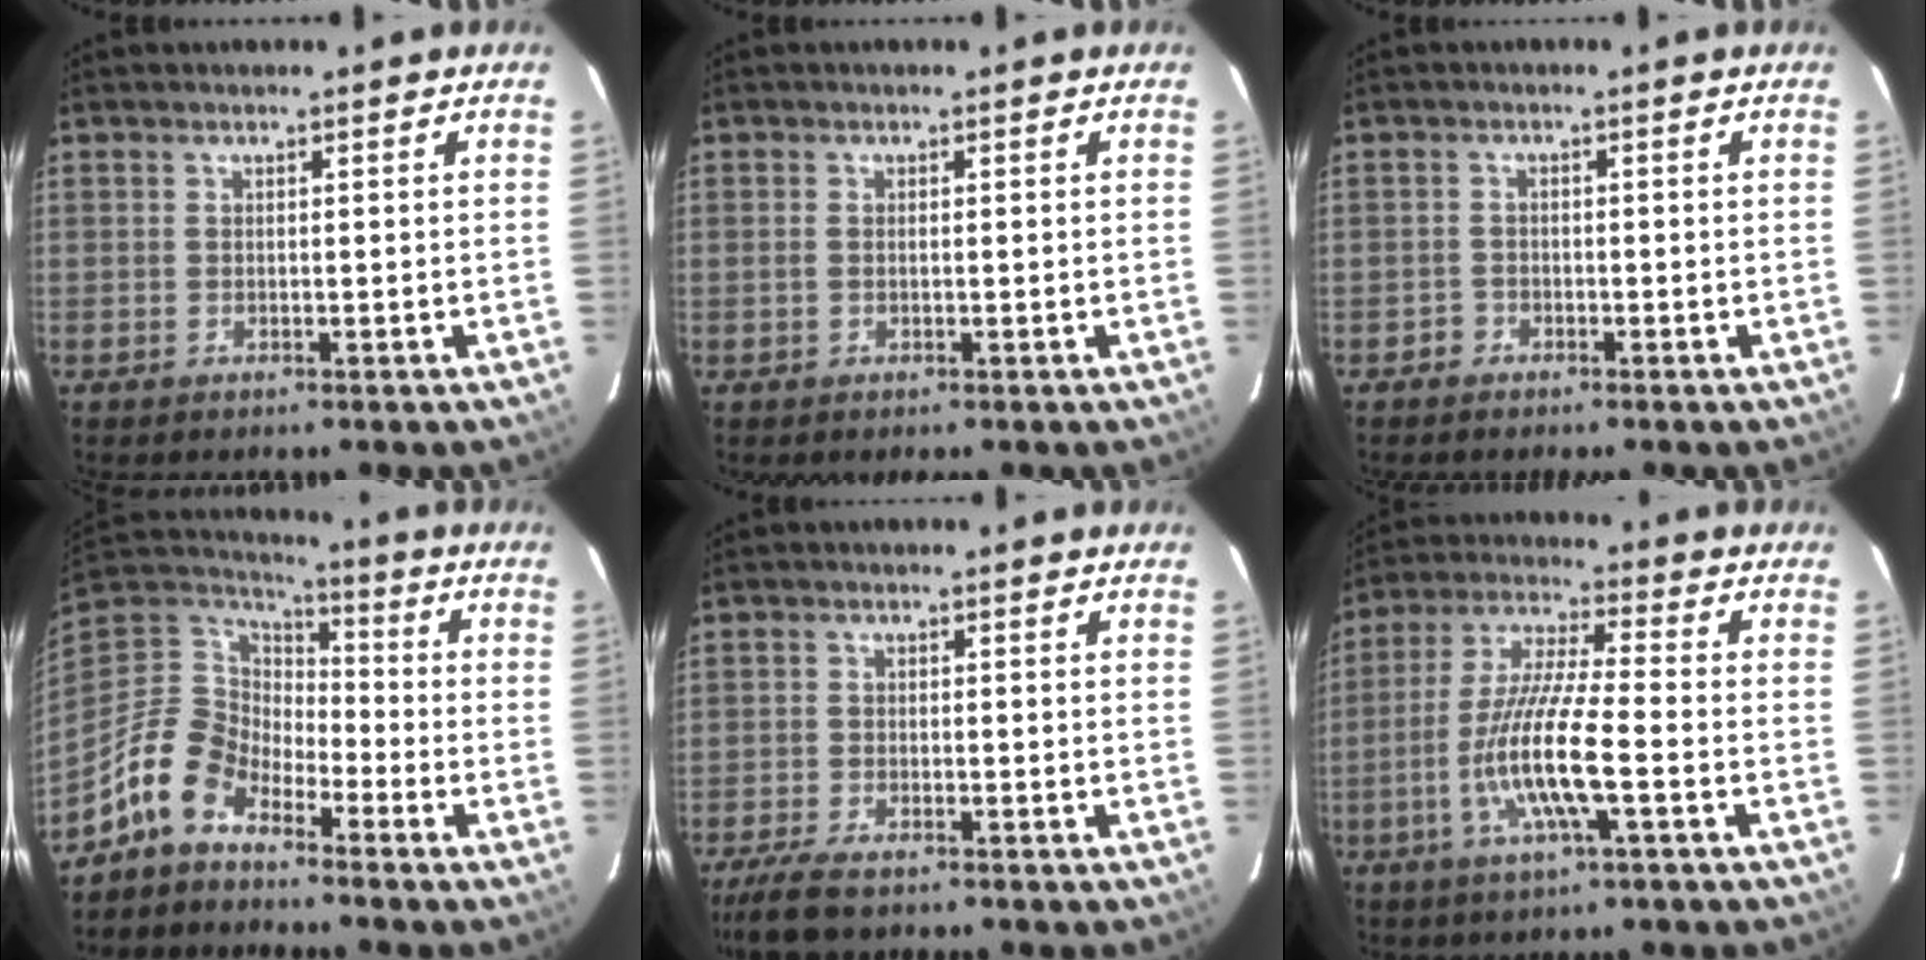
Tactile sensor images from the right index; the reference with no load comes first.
{"total": 0.8, "force": [-0.1, 0.5, 0.6], "torque": [-0.014, 0.001, -0.004]}
{"total": 1.5, "force": [-1.1, 1.0, -0.1], "torque": [0.002, 0.006, -0.020]}
{"total": 11.3, "force": [-7.6, 6.7, 5.1], "torque": [-0.112, 0.024, -0.154]}
{"total": 6.2, "force": [-5.0, 1.5, 3.2], "torque": [-0.090, -0.018, -0.095]}
{"total": 12.9, "force": [-4.1, 1.2, 12.2], "torque": [-0.248, -0.004, -0.080]}